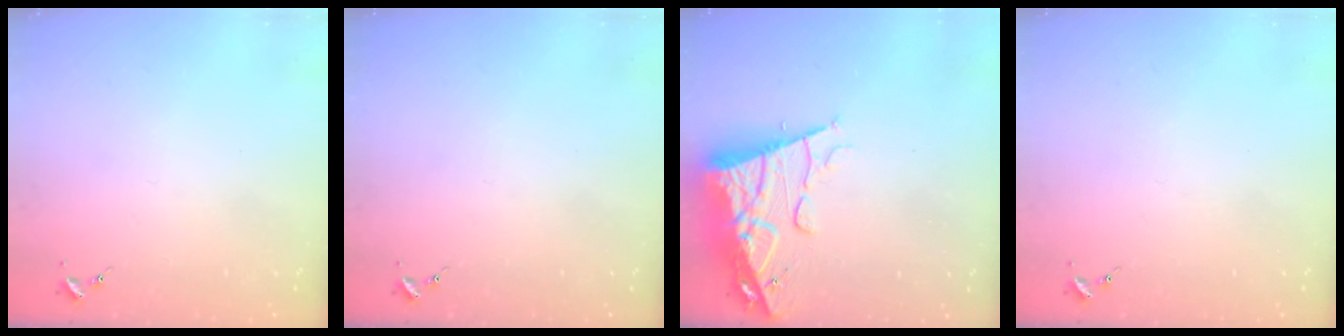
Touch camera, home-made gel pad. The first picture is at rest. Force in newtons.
{"total": 0.0}
{"total": 15.2, "press": 15.1, "slide": 1.8}
{"total": 0.0}